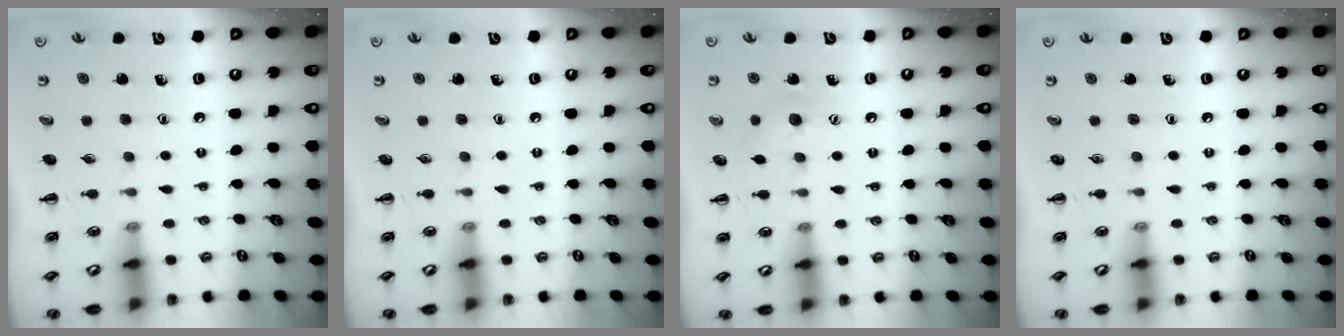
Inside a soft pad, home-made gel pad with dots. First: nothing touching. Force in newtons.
{"total": 0.0}
{"total": 6.9, "press": 6.7, "slide": 1.5}
{"total": 0.0}